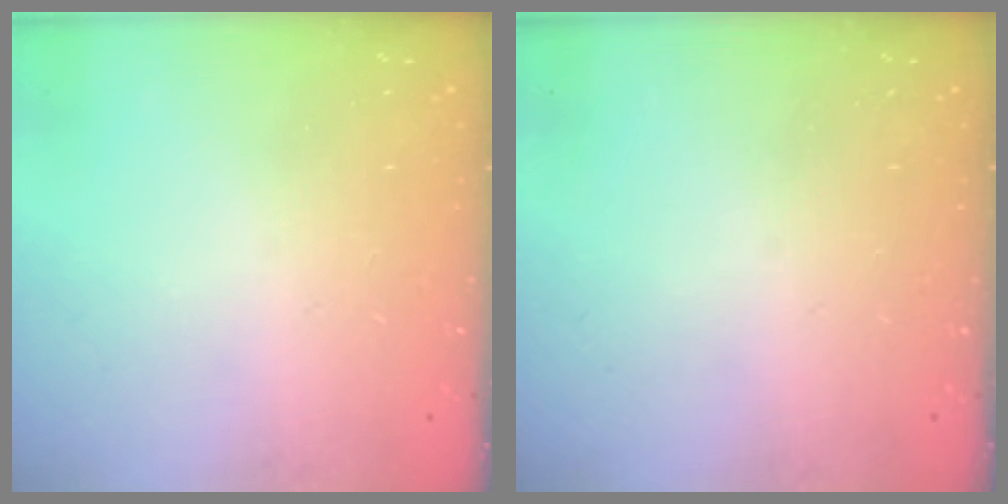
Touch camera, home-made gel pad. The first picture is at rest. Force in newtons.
{"total": 0.0}